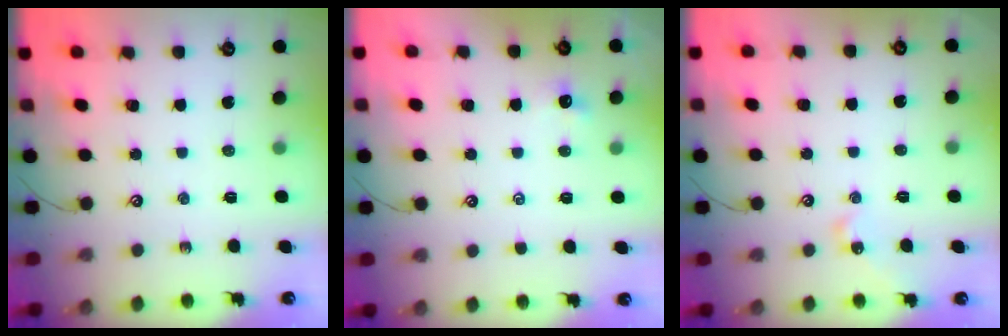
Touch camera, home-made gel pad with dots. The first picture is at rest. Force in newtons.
{"total": 1.0, "press": 0.9, "slide": 0.4}
{"total": 5.5, "press": 5.5, "slide": 0.0}